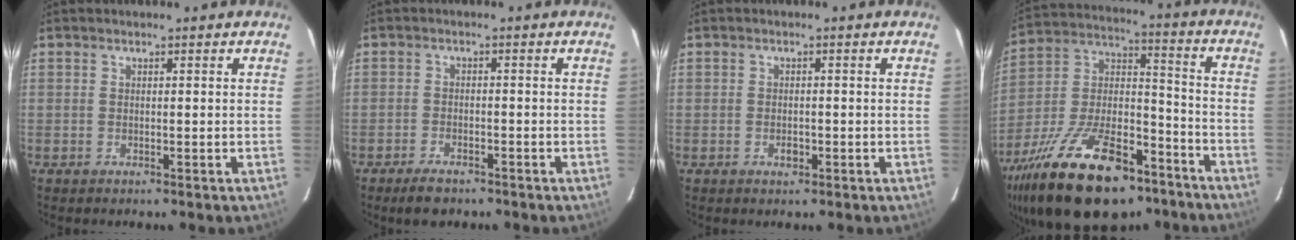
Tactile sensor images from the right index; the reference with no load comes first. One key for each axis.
{"total": 4.3, "fx": -3.3, "fy": 1.7, "fz": 2.1, "tx": -0.053, "ty": -0.002, "tz": -0.056}
{"total": 1.7, "fx": -0.7, "fy": 1.1, "fz": 1.0, "tx": -0.017, "ty": 0.003, "tz": -0.012}
{"total": 28.3, "fx": -18.3, "fy": 12.3, "fz": 17.8, "tx": -0.341, "ty": -0.007, "tz": -0.289}